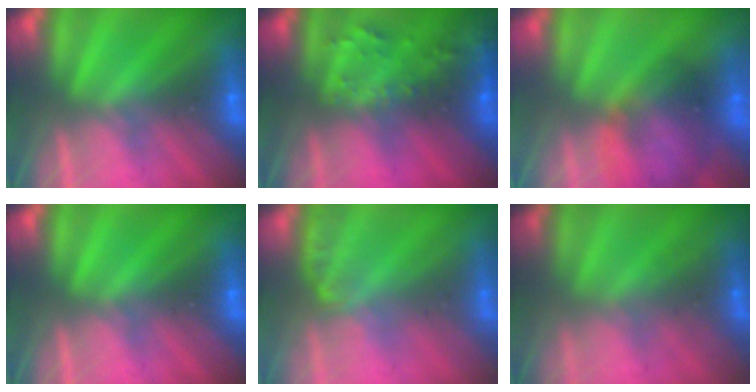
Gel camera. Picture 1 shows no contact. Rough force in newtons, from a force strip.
{"total": 2.7}
{"total": 8.5}
{"total": 0.0}
{"total": 1.1}
{"total": 1.8}